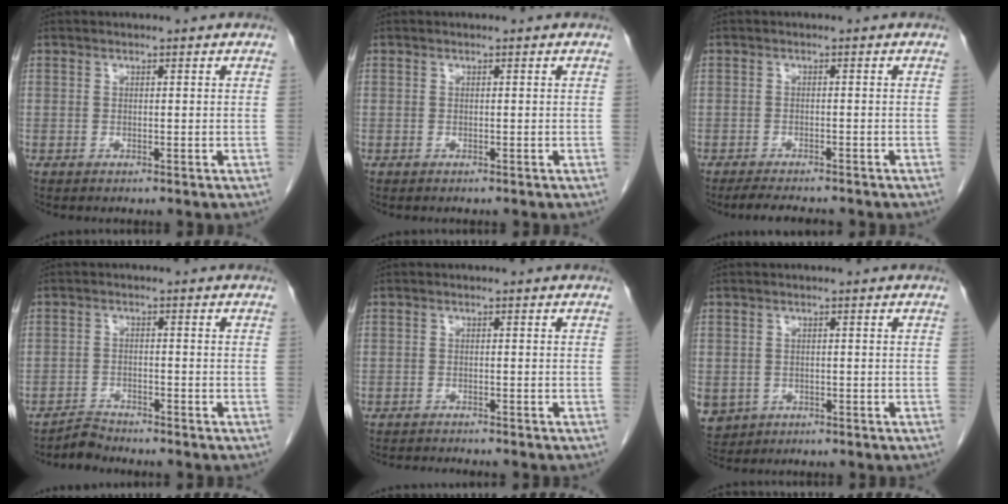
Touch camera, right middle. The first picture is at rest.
{"total": 0.0}
{"total": 5.4, "force": [-4.7, 1.0, 2.3], "torque": [-0.035, -0.011, -0.072]}
{"total": 2.1, "force": [-2.0, -0.1, -0.5], "torque": [0.013, -0.011, -0.037]}
{"total": 5.2, "force": [-4.9, 0.1, 1.6], "torque": [-0.018, -0.011, -0.072]}
{"total": 6.5, "force": [-2.4, 5.7, 2.2], "torque": [-0.062, -0.004, -0.030]}